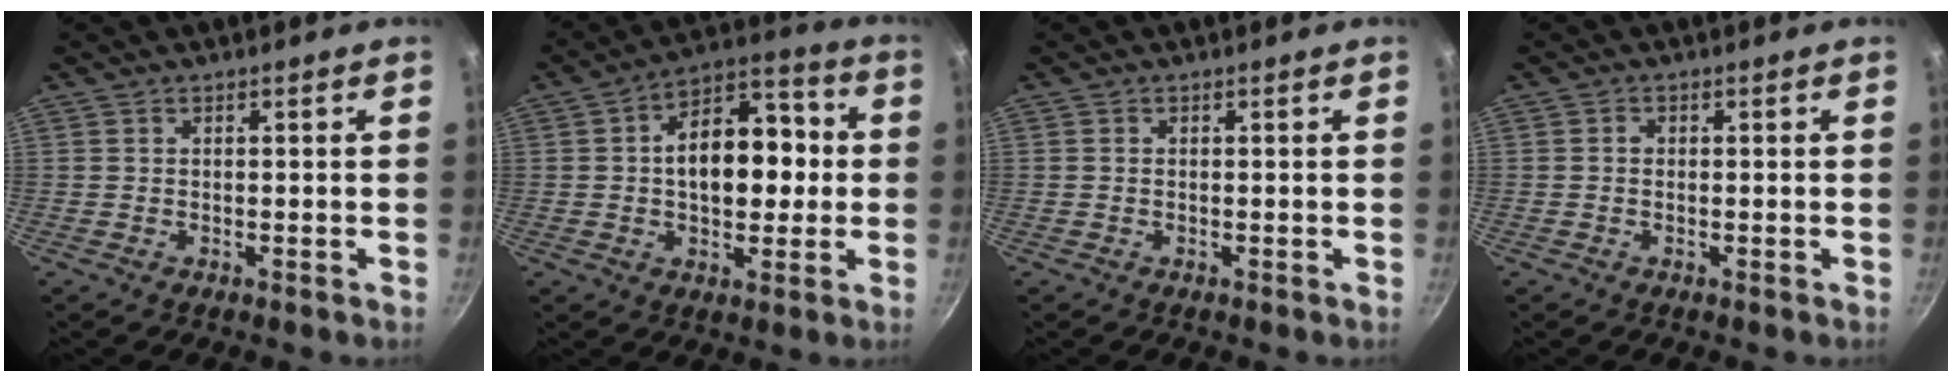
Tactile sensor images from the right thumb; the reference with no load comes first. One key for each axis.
{"total": 15.2, "fx": 0.7, "fy": 9.1, "fz": 12.2, "tx": -0.147, "ty": 0.030, "tz": 0.002}
{"total": 0.0}
{"total": 0.9, "fx": -0.1, "fy": 0.8, "fz": 0.5, "tx": -0.002, "ty": 0.003, "tz": -0.005}